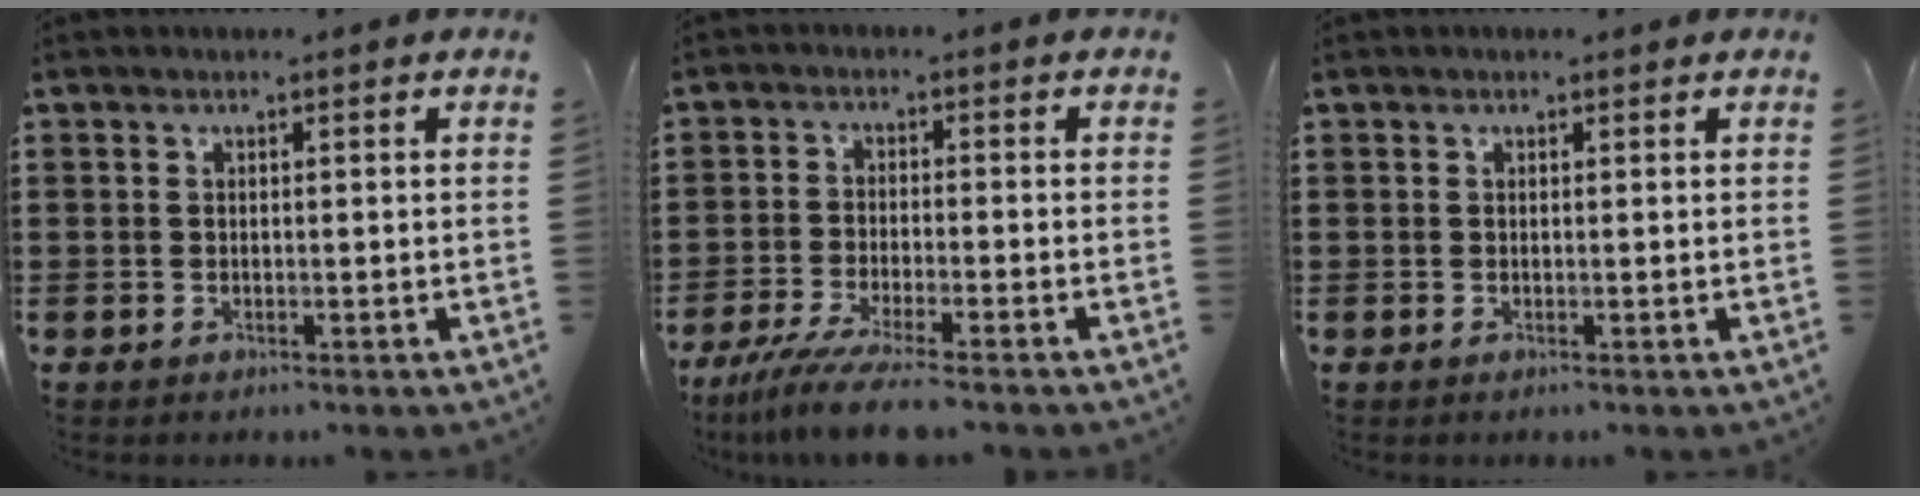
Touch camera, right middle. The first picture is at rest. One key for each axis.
{"total": 6.0, "fx": -4.9, "fy": -0.2, "fz": 3.4, "tx": -0.083, "ty": -0.026, "tz": -0.095}
{"total": 0.0}